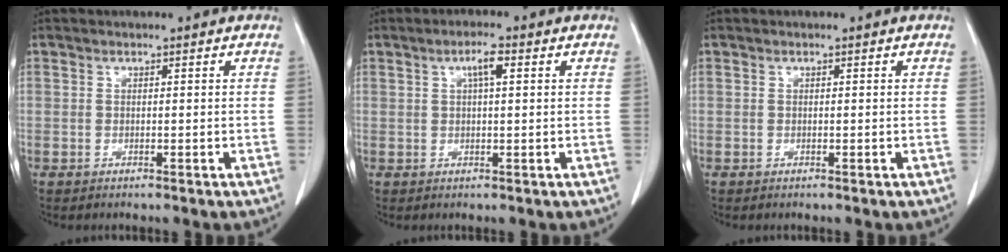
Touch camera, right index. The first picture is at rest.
{"total": 3.0, "force": [1.1, 0.5, 2.8], "torque": [-0.050, 0.006, 0.017]}
{"total": 0.0}